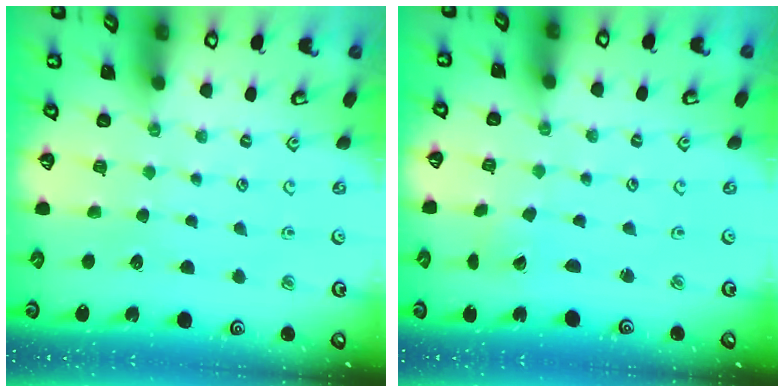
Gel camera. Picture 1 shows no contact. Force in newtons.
{"total": 0.0}